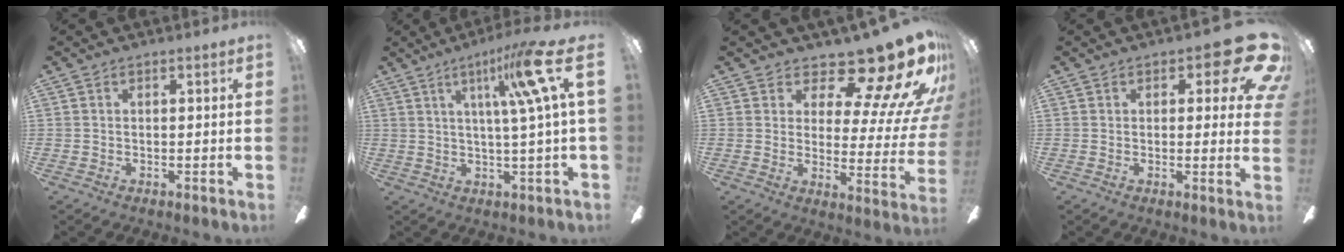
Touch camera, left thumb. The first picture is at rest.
{"total": 14.4, "force": [5.4, 0.9, 13.4], "torque": [-0.211, -0.015, 0.068]}
{"total": 18.2, "force": [13.6, 5.4, 10.9], "torque": [-0.157, -0.109, 0.223]}
{"total": 12.2, "force": [6.1, 5.1, 9.3], "torque": [-0.103, -0.039, 0.103]}